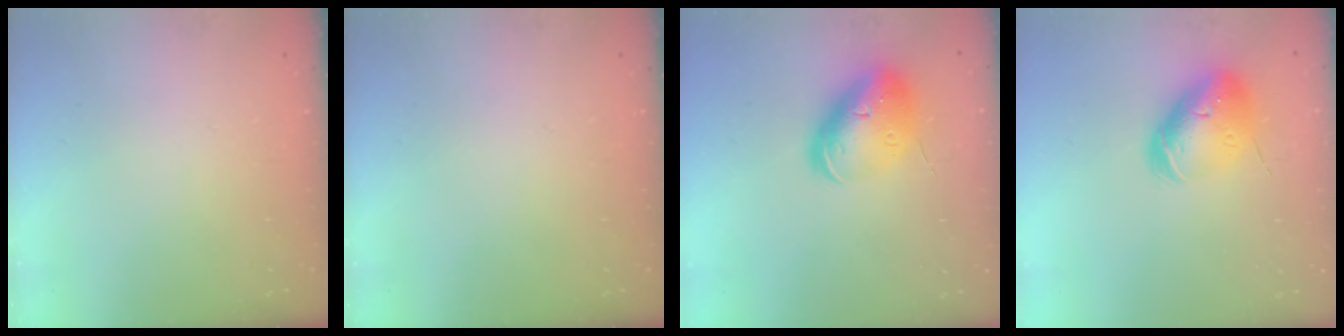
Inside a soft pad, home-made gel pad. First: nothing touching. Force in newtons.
{"total": 0.0}
{"total": 16.6, "press": 16.4, "slide": 2.9}
{"total": 15.6, "press": 15.3, "slide": 2.7}